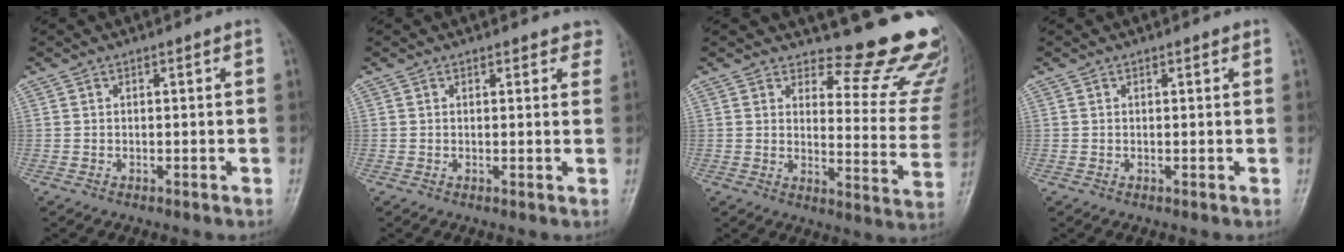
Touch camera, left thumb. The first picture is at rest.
{"total": 4.5, "force": [4.0, 1.8, 0.9], "torque": [0.027, -0.016, 0.028]}
{"total": 16.3, "force": [14.6, 4.2, 6.0], "torque": [-0.026, -0.161, 0.164]}
{"total": 0.9, "force": [0.7, 0.4, 0.5], "torque": [-0.008, -0.003, 0.007]}